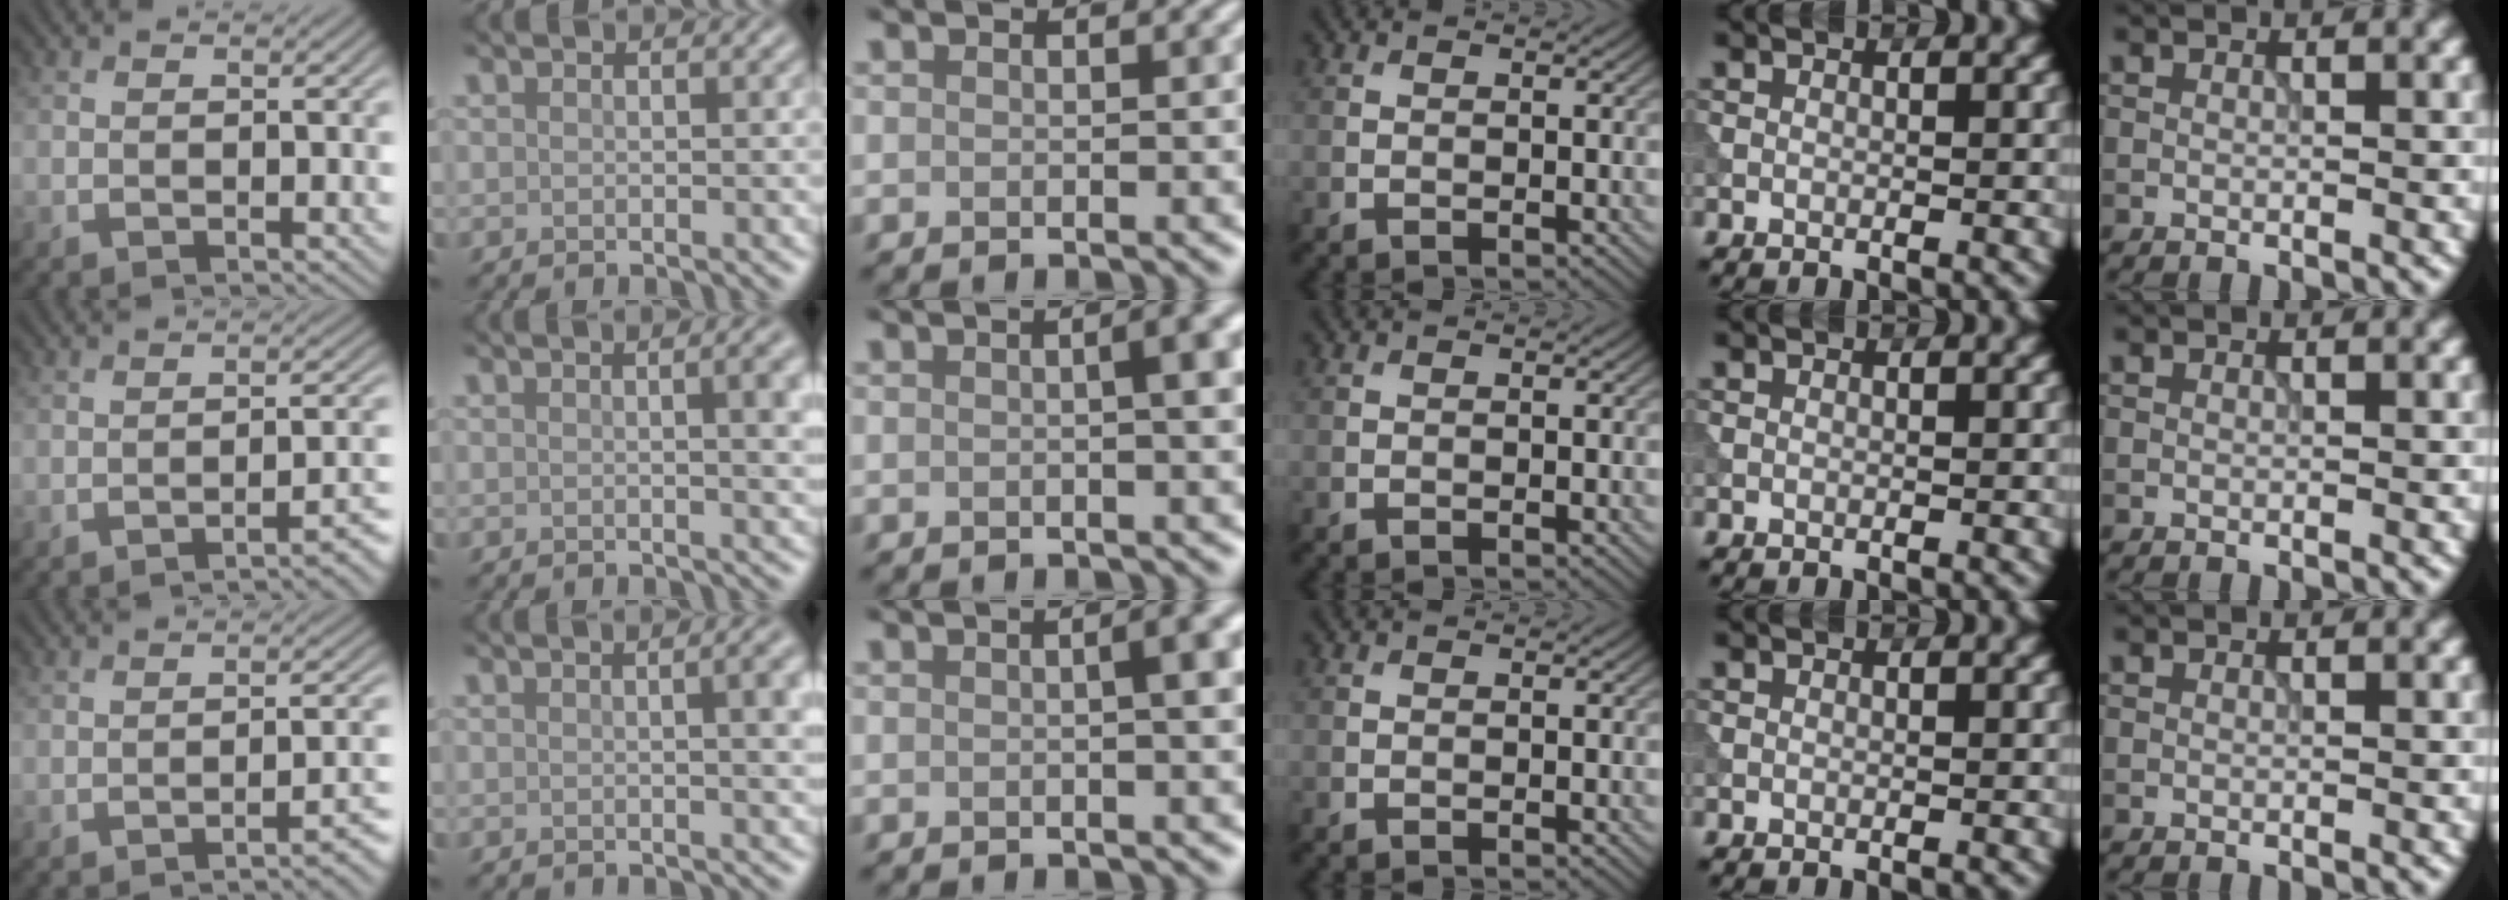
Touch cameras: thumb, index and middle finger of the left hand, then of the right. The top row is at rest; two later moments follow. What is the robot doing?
{"motion": "dispense", "object": "syringe"}